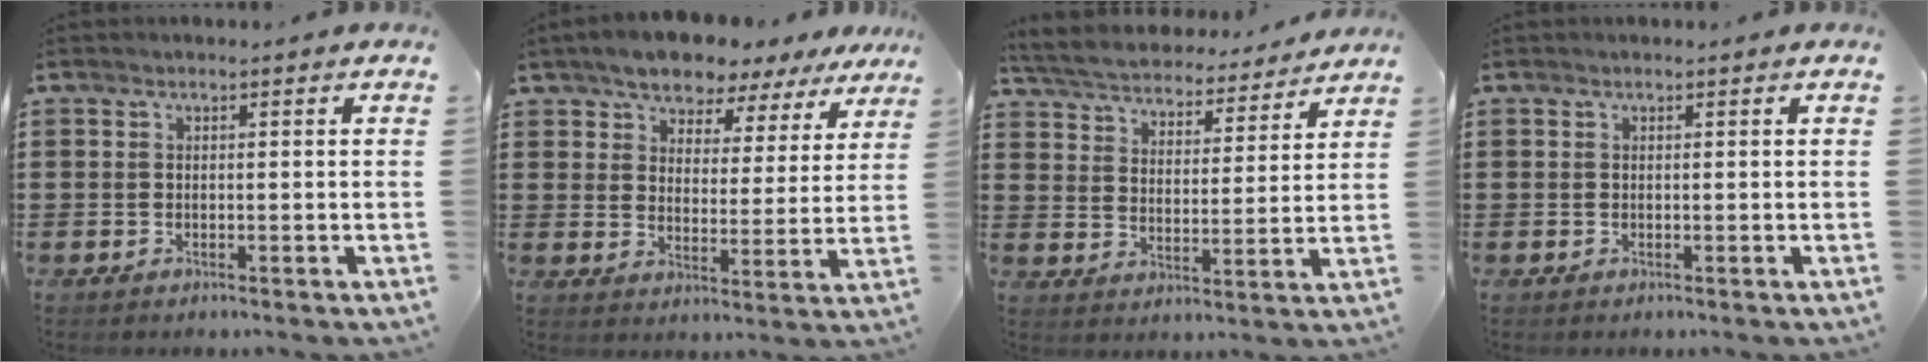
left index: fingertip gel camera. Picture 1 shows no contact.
{"total": 6.2, "force": [5.9, 1.5, 0.8], "torque": [-0.049, -0.028, 0.106]}
{"total": 5.2, "force": [5.1, 0.2, 0.5], "torque": [-0.038, -0.038, 0.085]}
{"total": 0.0}